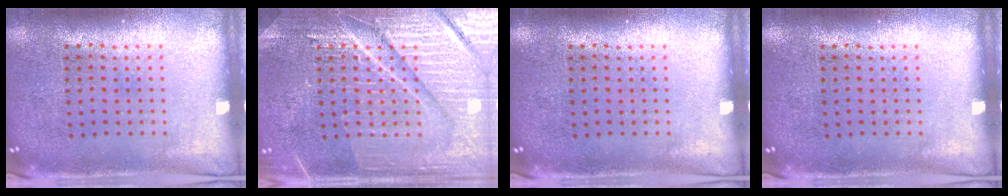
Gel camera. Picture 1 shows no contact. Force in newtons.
{"total": 4.5, "press": 4.5, "slide": 0.6}
{"total": 0.0}
{"total": 0.0}